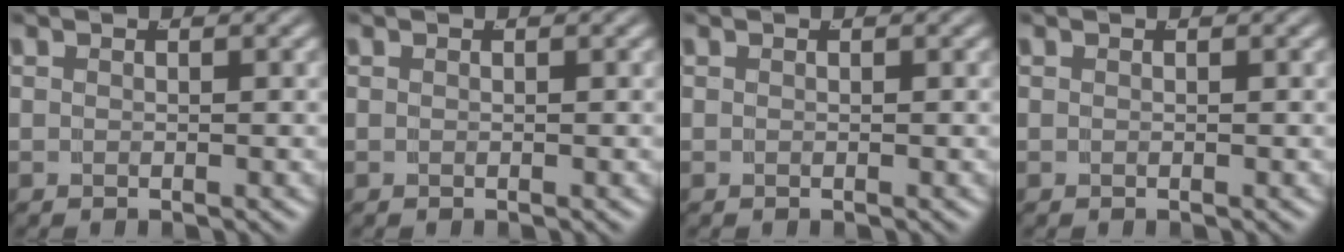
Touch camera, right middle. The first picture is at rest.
{"total": 0.0}
{"total": 0.0}
{"total": 0.0}